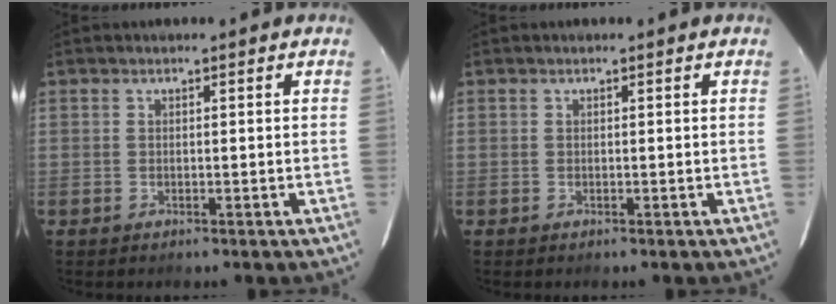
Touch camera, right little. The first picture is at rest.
{"total": 0.0}